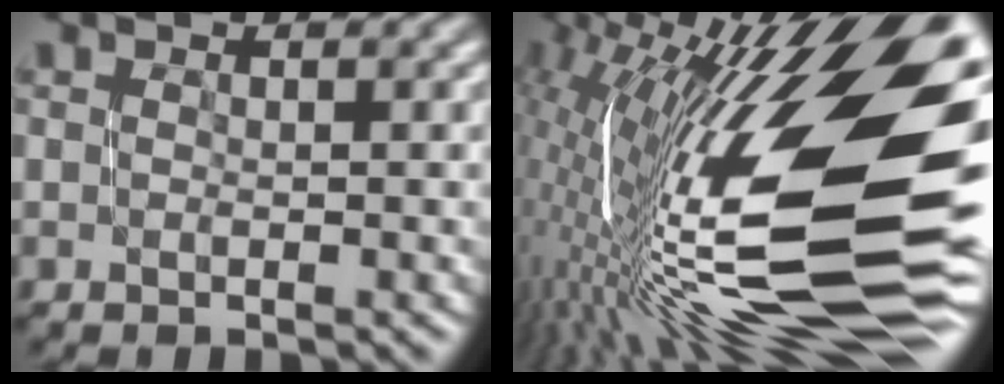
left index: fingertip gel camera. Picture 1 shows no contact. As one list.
[{"total": 19.3, "force": [-0.6, 6.6, 18.1], "torque": [-0.306, 0.009, -0.027]}]